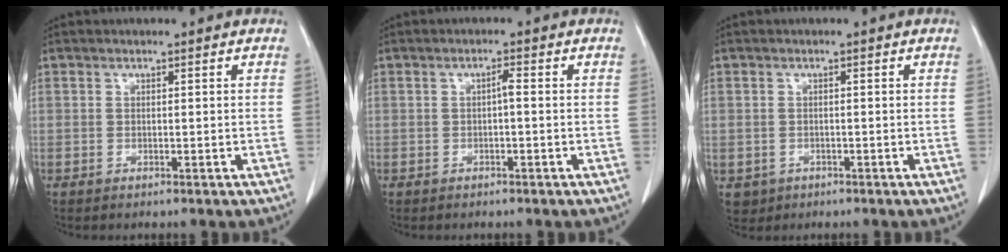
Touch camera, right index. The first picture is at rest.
{"total": 1.2, "force": [0.0, 0.2, 1.2], "torque": [-0.018, 0.004, 0.000]}
{"total": 2.9, "force": [-0.7, 2.8, 0.3], "torque": [0.001, 0.004, -0.005]}